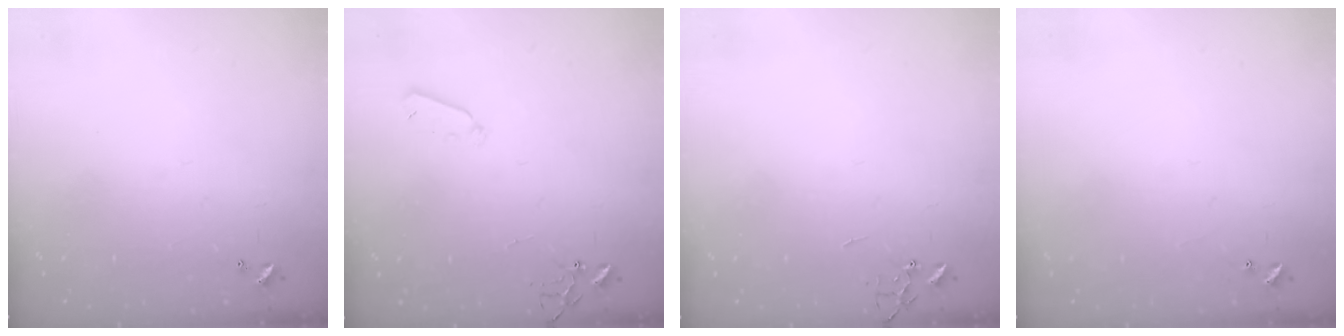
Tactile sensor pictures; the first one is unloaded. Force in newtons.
{"total": 4.0, "press": 3.9, "slide": 0.8}
{"total": 0.0}
{"total": 3.7, "press": 3.6, "slide": 0.4}